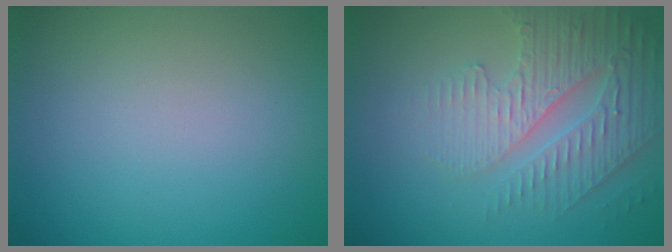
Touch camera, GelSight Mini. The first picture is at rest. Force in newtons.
{"total": 4.1, "press": 3.9, "slide": 1.3}